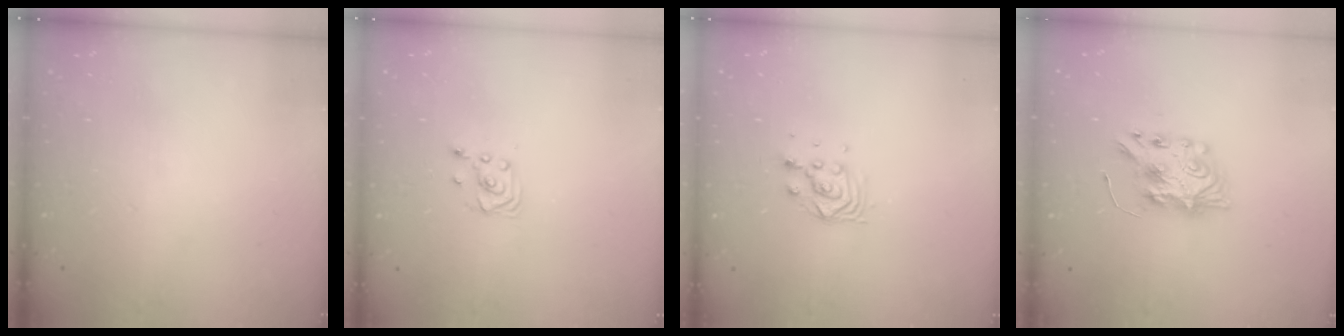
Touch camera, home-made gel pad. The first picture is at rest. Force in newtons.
{"total": 2.9, "press": 2.9, "slide": 0.4}
{"total": 6.1, "press": 6.0, "slide": 0.4}
{"total": 8.4, "press": 8.4, "slide": 0.7}